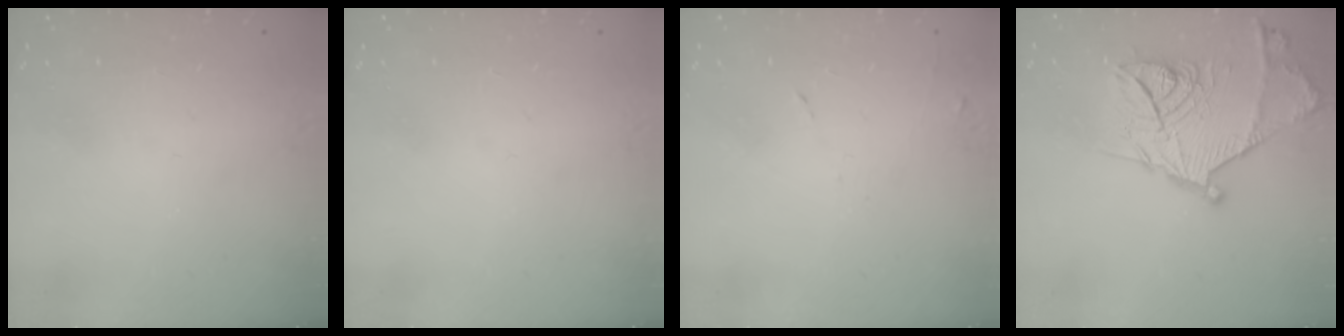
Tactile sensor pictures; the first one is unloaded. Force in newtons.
{"total": 0.0}
{"total": 6.1, "press": 6.1, "slide": 0.6}
{"total": 19.6, "press": 19.6, "slide": 0.6}